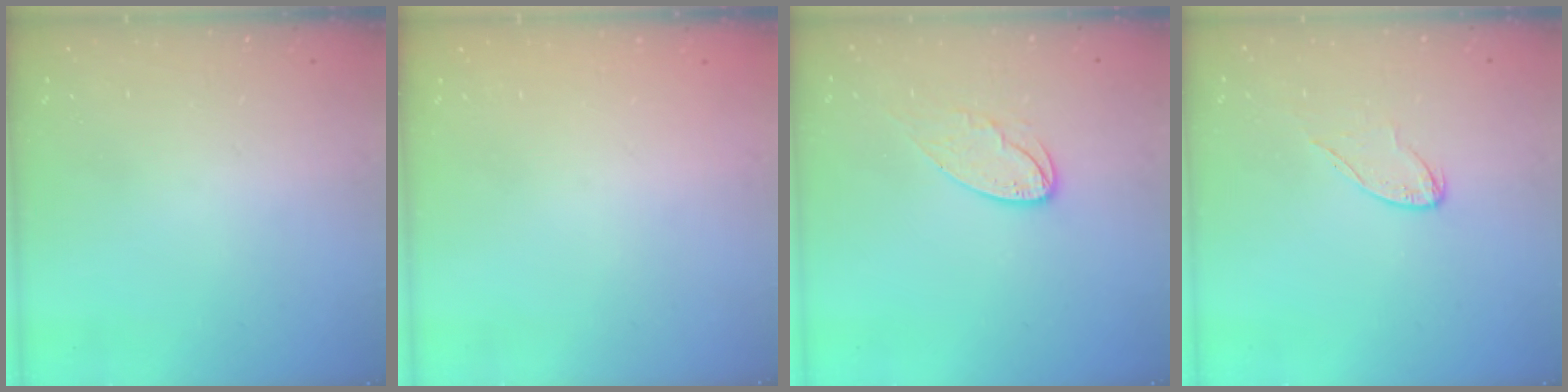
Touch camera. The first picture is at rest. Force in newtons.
{"total": 0.0}
{"total": 8.7, "press": 8.7, "slide": 0.7}
{"total": 5.9, "press": 5.9, "slide": 0.6}